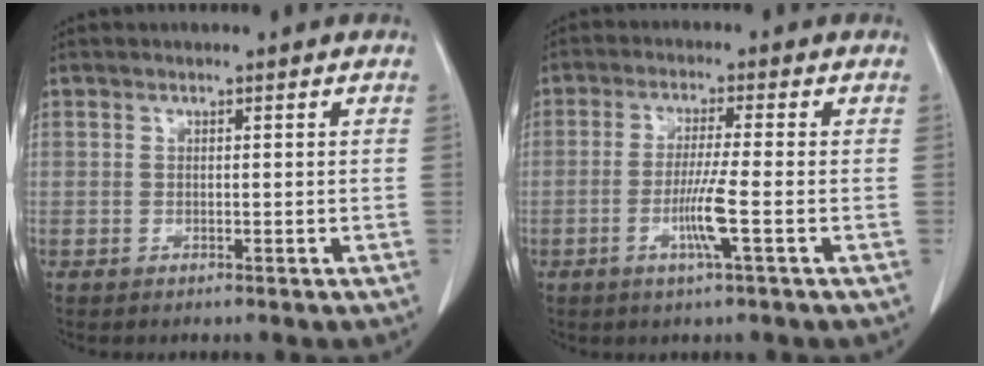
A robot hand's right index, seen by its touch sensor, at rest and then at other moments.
{"total": 5.7, "force": [-1.8, -0.7, 5.3], "torque": [-0.101, -0.013, -0.036]}